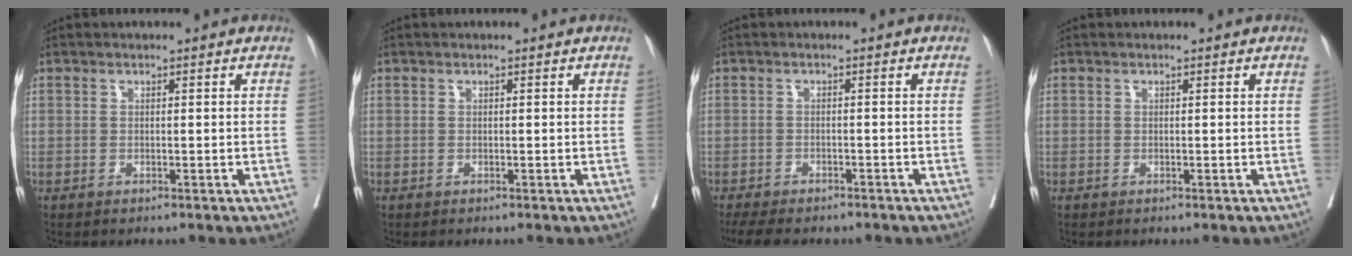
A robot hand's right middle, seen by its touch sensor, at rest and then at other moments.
{"total": 0.0}
{"total": 9.2, "force": [-7.7, 2.7, 4.3], "torque": [-0.064, -0.005, -0.104]}
{"total": 0.0}